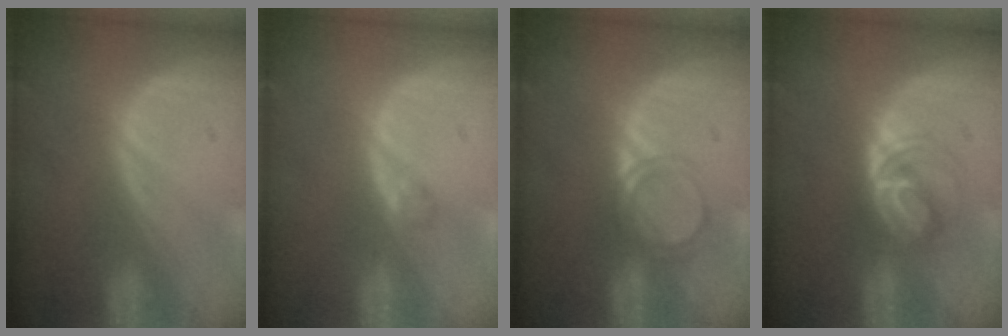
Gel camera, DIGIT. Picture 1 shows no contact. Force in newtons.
{"total": 1.2, "press": 1.2, "slide": 0.1}
{"total": 3.0, "press": 3.0, "slide": 0.3}
{"total": 5.9, "press": 5.1, "slide": 3.0}